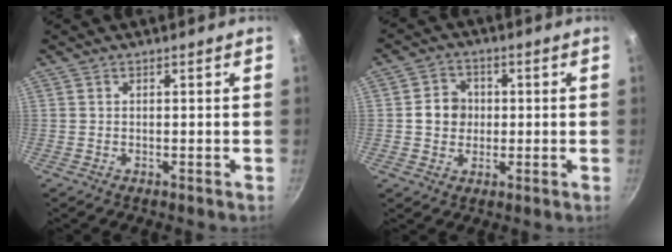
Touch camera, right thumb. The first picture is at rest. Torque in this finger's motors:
{"motor_torque": [0.52, 0.95, 0.64, -0.40, 0.11]}